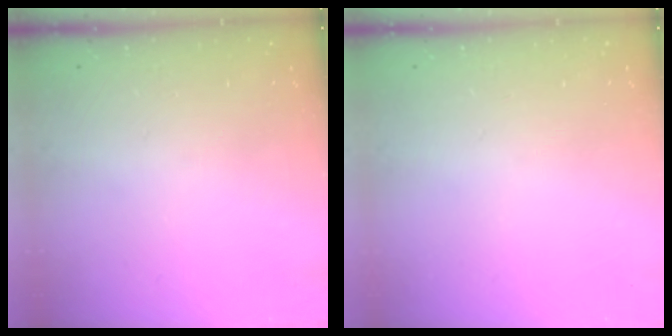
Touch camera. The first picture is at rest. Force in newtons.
{"total": 0.0}